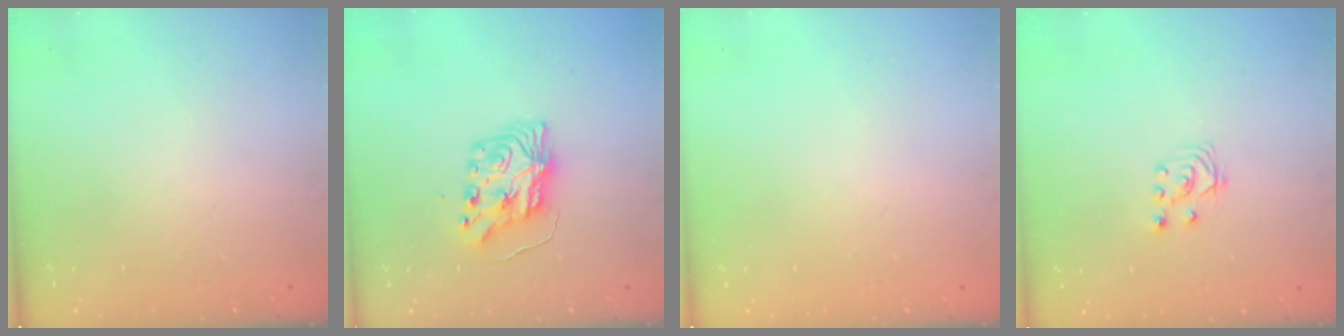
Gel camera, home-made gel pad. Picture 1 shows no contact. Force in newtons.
{"total": 8.2, "press": 8.2, "slide": 0.6}
{"total": 0.0}
{"total": 2.8, "press": 2.7, "slide": 0.7}